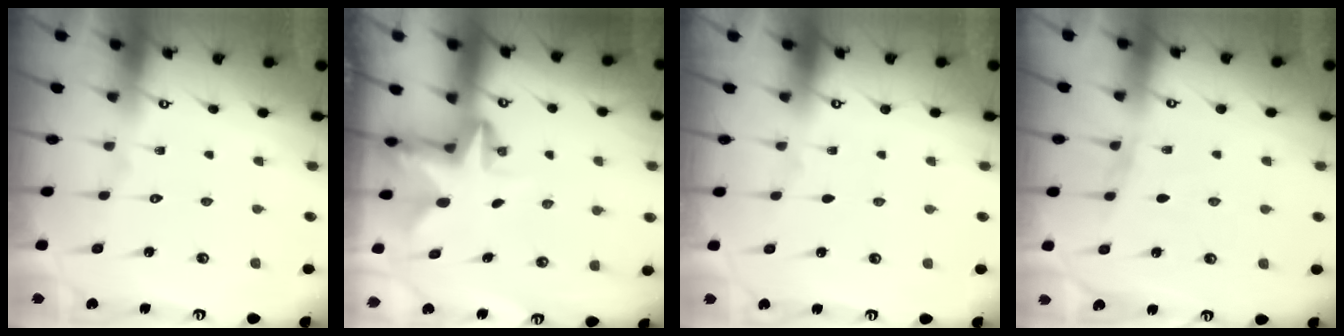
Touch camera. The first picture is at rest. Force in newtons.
{"total": 2.5, "press": 2.5, "slide": 0.5}
{"total": 0.0}
{"total": 2.9, "press": 2.8, "slide": 0.7}